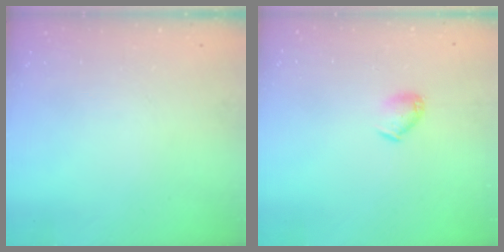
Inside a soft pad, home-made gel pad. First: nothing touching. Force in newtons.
{"total": 6.0, "press": 5.9, "slide": 1.1}